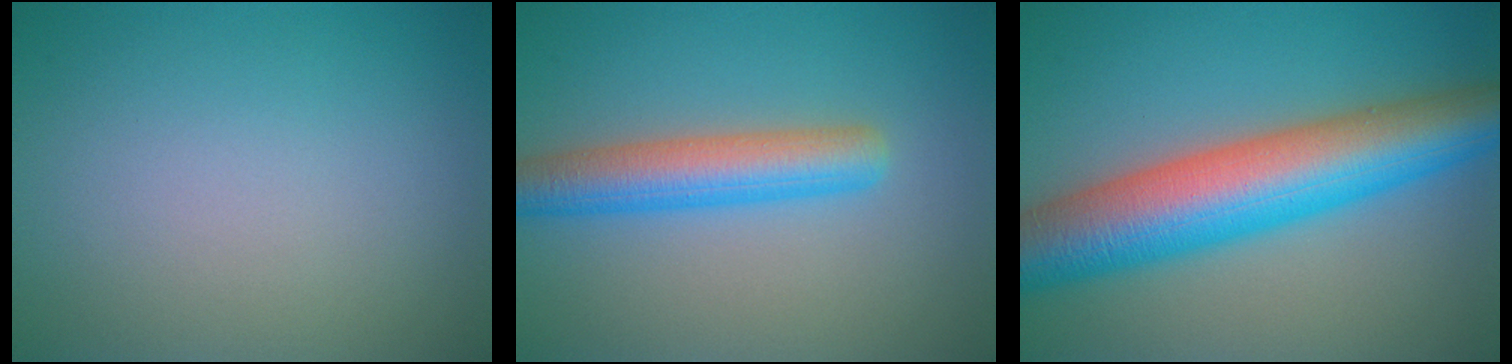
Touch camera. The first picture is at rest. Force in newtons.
{"total": 4.9, "press": 4.9, "slide": 0.1}
{"total": 11.5, "press": 11.5, "slide": 0.3}